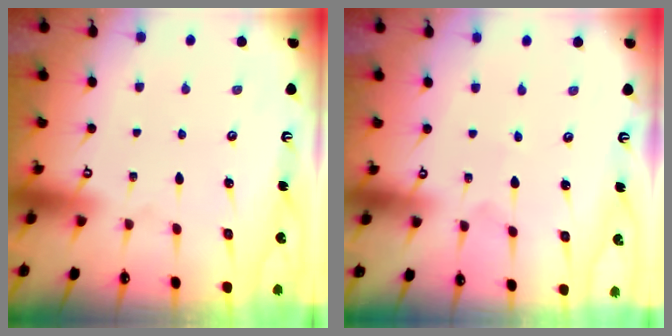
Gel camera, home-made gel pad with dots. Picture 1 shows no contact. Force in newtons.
{"total": 0.7, "press": 0.7, "slide": 0.0}